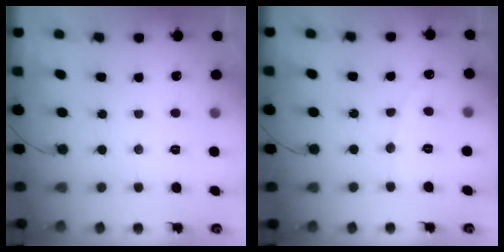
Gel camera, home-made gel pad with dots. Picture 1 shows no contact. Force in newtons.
{"total": 2.6, "press": 2.6, "slide": 0.2}